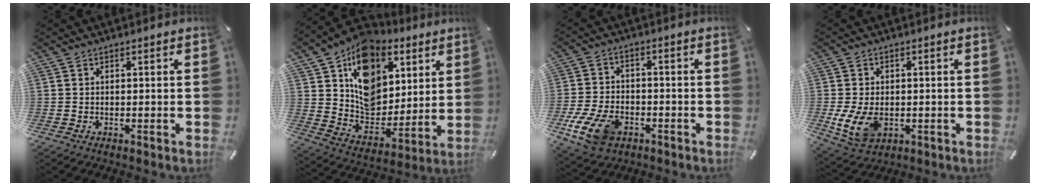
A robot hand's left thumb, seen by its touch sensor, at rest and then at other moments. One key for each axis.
{"total": 14.9, "fx": 7.0, "fy": 11.6, "fz": 6.2, "tx": -0.099, "ty": -0.050, "tz": 0.128}
{"total": 10.7, "fx": -4.6, "fy": 7.0, "fz": 6.7, "tx": -0.141, "ty": 0.011, "tz": -0.083}
{"total": 8.4, "fx": -1.3, "fy": 5.9, "fz": 5.8, "tx": -0.134, "ty": -0.004, "tz": -0.024}